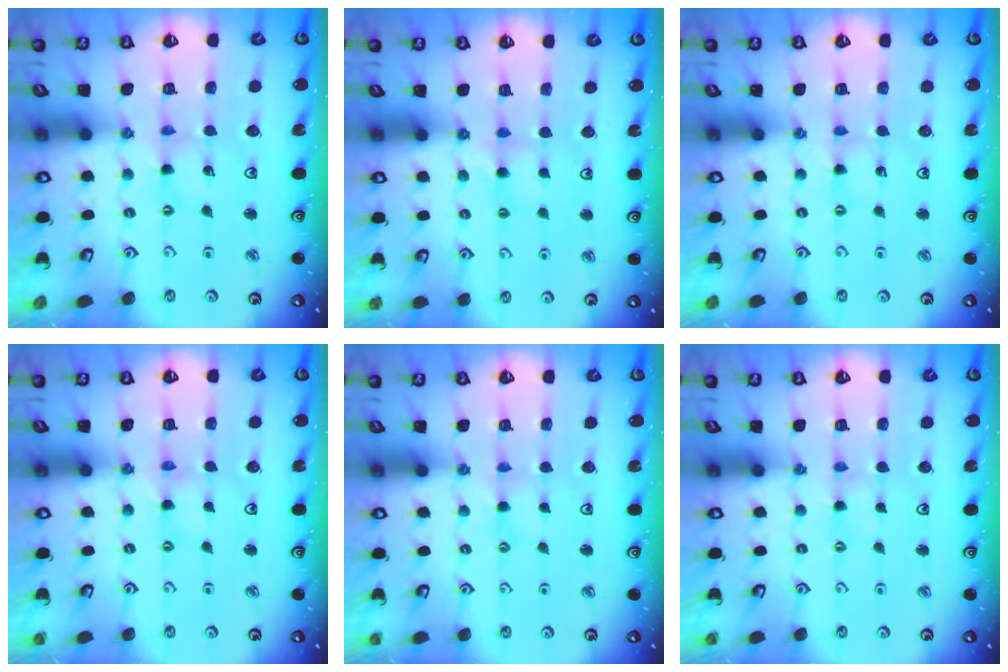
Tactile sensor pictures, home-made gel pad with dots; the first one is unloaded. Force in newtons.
{"total": 4.0, "press": 4.0, "slide": 0.5}
{"total": 0.0}
{"total": 0.7, "press": 0.7, "slide": 0.1}
{"total": 1.6, "press": 1.5, "slide": 0.3}
{"total": 1.0, "press": 1.0, "slide": 0.2}